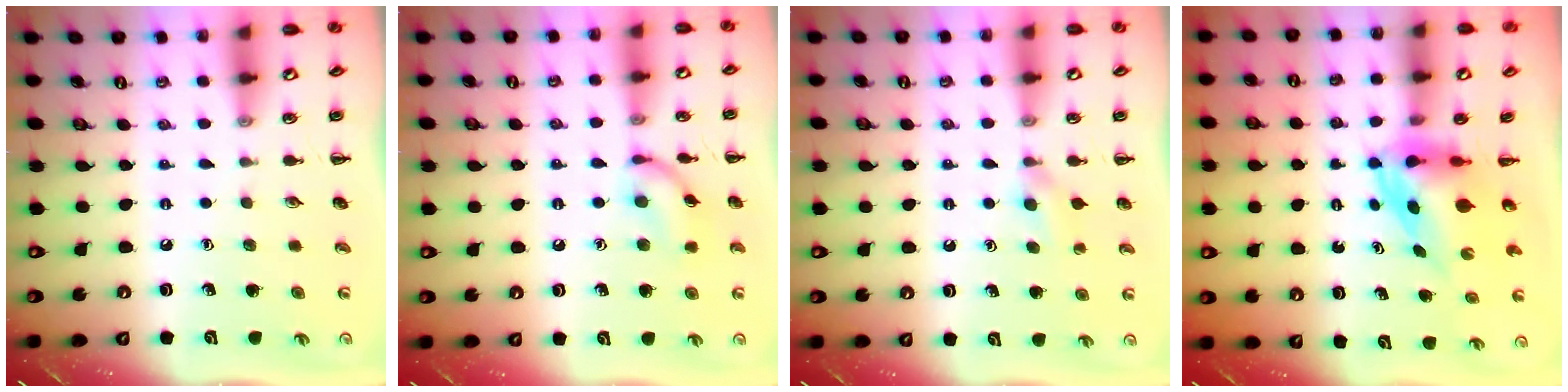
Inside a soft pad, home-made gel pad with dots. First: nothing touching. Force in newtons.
{"total": 9.9, "press": 9.9, "slide": 0.5}
{"total": 4.0, "press": 3.7, "slide": 1.5}
{"total": 3.7, "press": 3.6, "slide": 1.0}